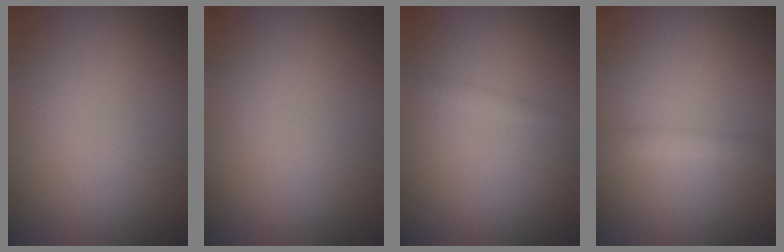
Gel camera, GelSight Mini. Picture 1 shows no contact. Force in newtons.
{"total": 0.0}
{"total": 0.6, "press": 0.6, "slide": 0.0}
{"total": 0.9, "press": 0.9, "slide": 0.1}